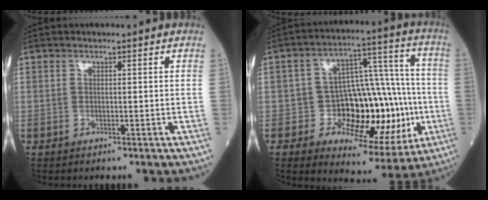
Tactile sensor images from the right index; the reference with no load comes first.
{"total": 17.0, "force": [-3.4, 9.0, 14.0], "torque": [-0.182, 0.031, -0.034]}